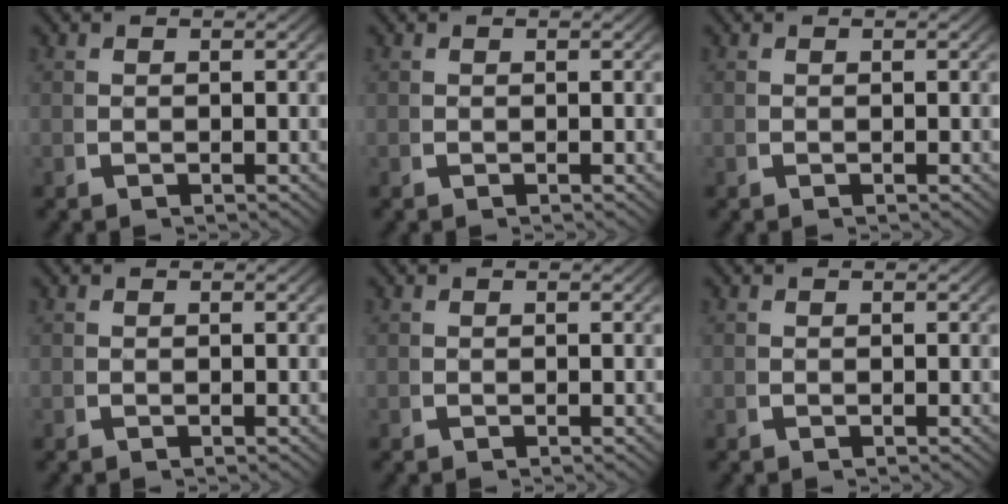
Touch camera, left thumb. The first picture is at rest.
{"total": 0.0}
{"total": 0.0}
{"total": 0.0}
{"total": 0.0}
{"total": 0.0}